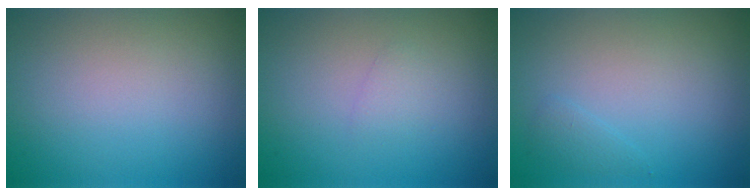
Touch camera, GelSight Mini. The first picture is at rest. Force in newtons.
{"total": 0.9, "press": 0.9, "slide": 0.0}
{"total": 0.9, "press": 0.9, "slide": 0.1}